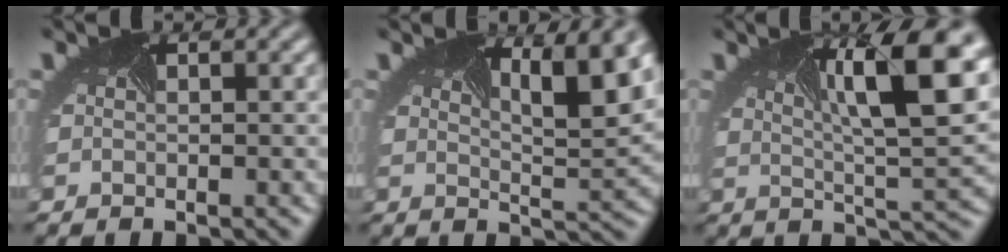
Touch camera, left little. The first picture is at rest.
{"total": 7.4, "force": [3.2, 1.9, 6.4], "torque": [-0.077, 0.011, 0.045]}
{"total": 11.4, "force": [3.7, 3.3, 10.3], "torque": [-0.150, 0.012, 0.057]}